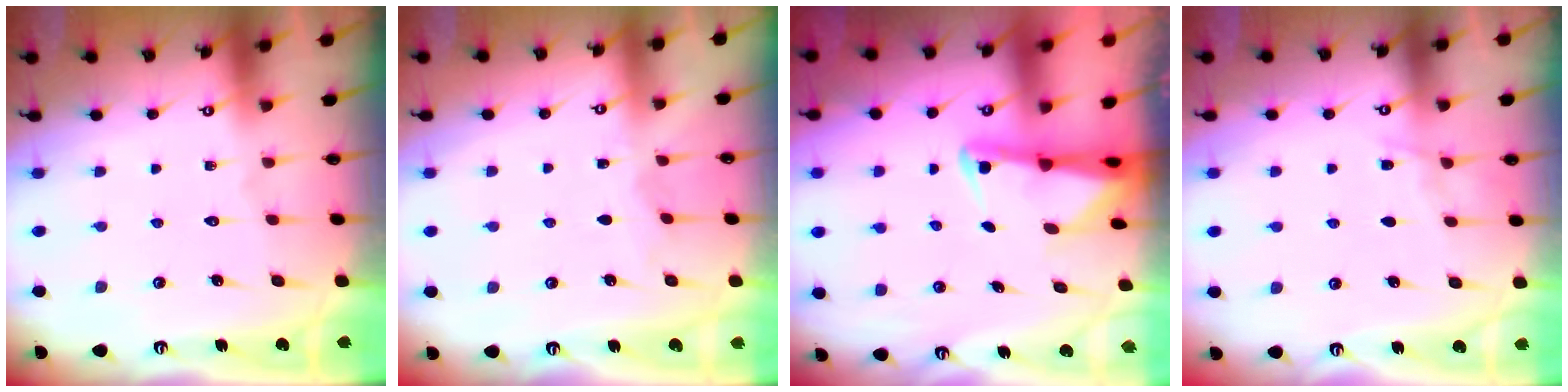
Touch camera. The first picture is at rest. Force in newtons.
{"total": 2.7, "press": 2.7, "slide": 0.3}
{"total": 2.5, "press": 2.5, "slide": 0.5}
{"total": 5.6, "press": 5.6, "slide": 0.6}